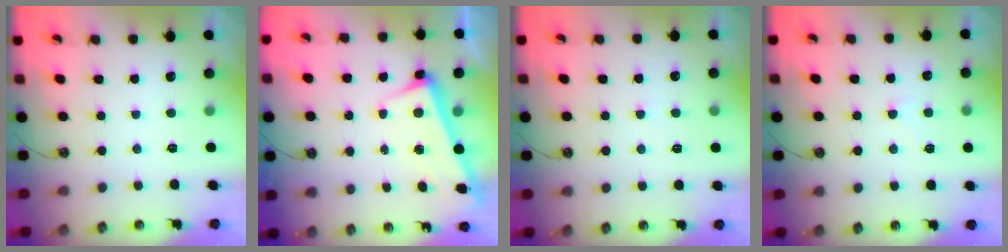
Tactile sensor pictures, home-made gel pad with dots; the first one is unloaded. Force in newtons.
{"total": 2.8, "press": 2.7, "slide": 0.7}
{"total": 1.4, "press": 1.4, "slide": 0.3}
{"total": 4.1, "press": 4.1, "slide": 0.6}